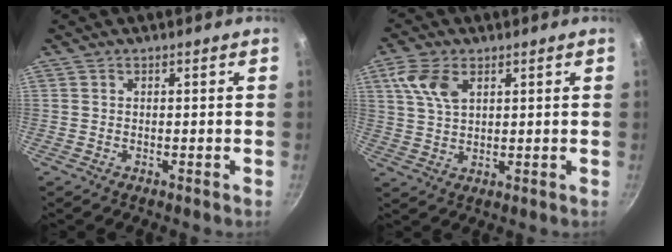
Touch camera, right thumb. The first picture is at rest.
{"total": 7.4, "force": [3.0, 4.3, 5.1], "torque": [-0.101, -0.003, 0.059]}